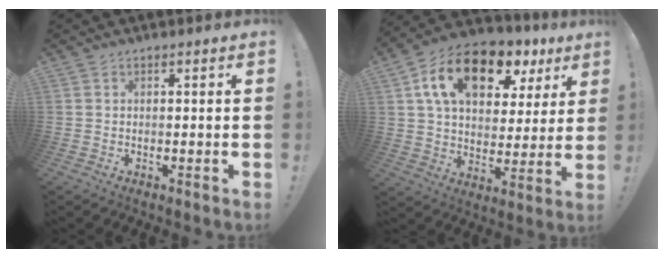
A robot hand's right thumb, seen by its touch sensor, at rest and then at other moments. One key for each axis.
{"total": 18.1, "fx": 9.4, "fy": 10.4, "fz": 11.4, "tx": -0.186, "ty": -0.041, "tz": 0.164}